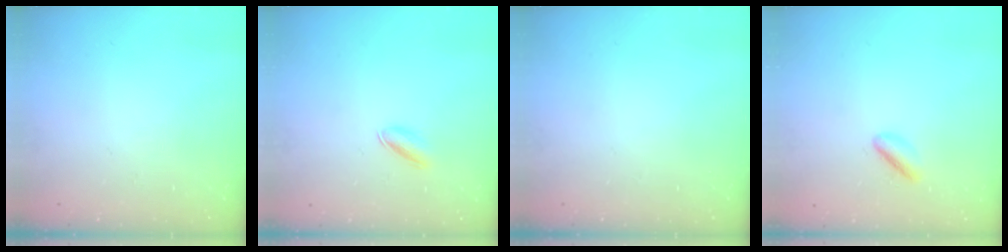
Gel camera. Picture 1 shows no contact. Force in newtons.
{"total": 3.2, "press": 3.0, "slide": 1.0}
{"total": 0.0}
{"total": 2.9, "press": 2.7, "slide": 0.9}